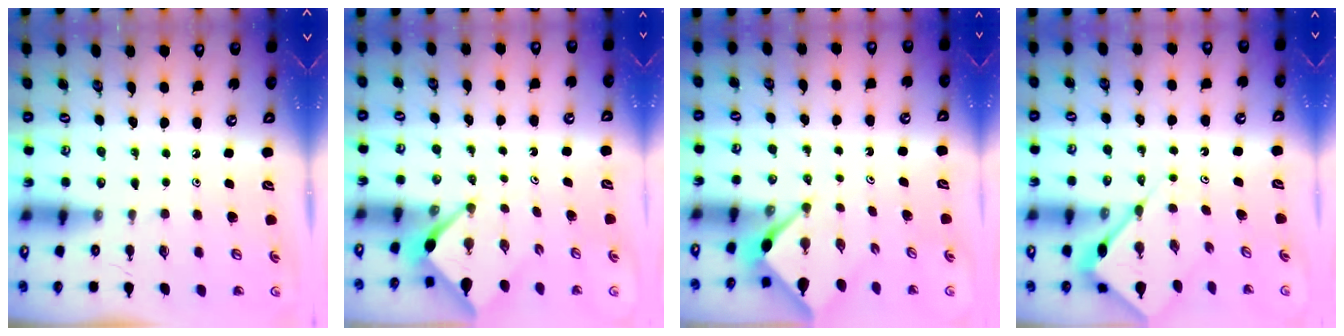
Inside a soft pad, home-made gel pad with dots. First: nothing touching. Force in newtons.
{"total": 2.6, "press": 2.6, "slide": 0.3}
{"total": 2.1, "press": 2.1, "slide": 0.3}
{"total": 6.1, "press": 6.1, "slide": 0.5}